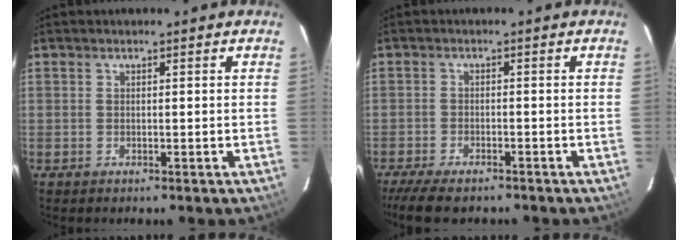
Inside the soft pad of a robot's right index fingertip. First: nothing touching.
{"total": 8.6, "force": [-7.1, 2.5, 4.2], "torque": [-0.107, -0.027, -0.124]}